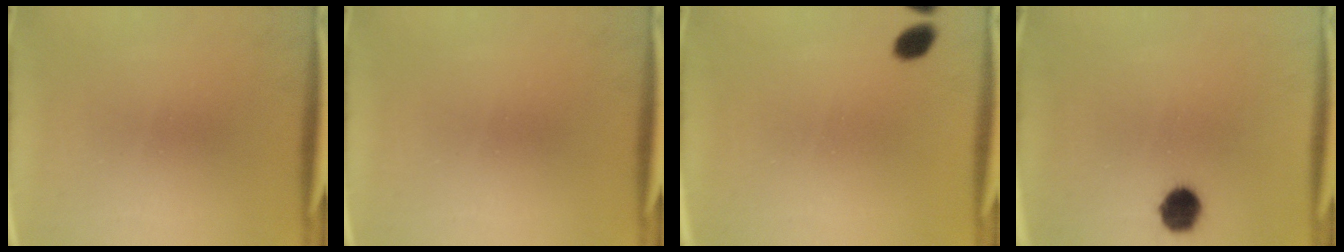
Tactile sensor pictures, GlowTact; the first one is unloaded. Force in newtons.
{"total": 0.0}
{"total": 2.7}
{"total": 6.5}